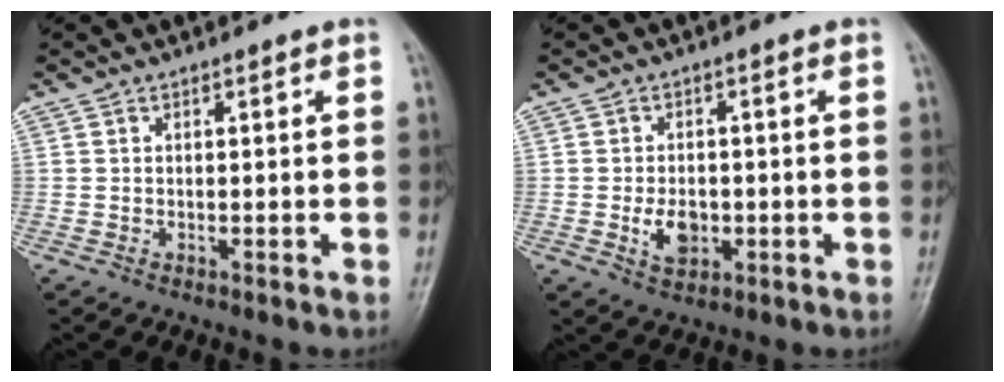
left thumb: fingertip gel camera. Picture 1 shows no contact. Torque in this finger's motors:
{"motor_torque": [0.54, 0.59, 0.67, -0.08, 0.01]}